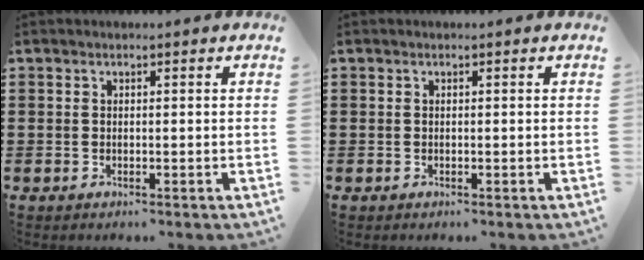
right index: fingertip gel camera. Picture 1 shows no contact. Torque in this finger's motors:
{"motor_torque": [0.00, 0.00, 0.00, 0.00]}